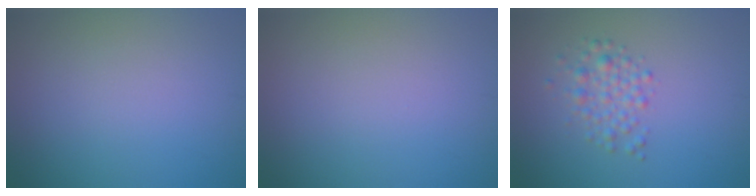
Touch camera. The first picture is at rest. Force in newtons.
{"total": 0.0}
{"total": 2.2, "press": 2.2, "slide": 0.1}